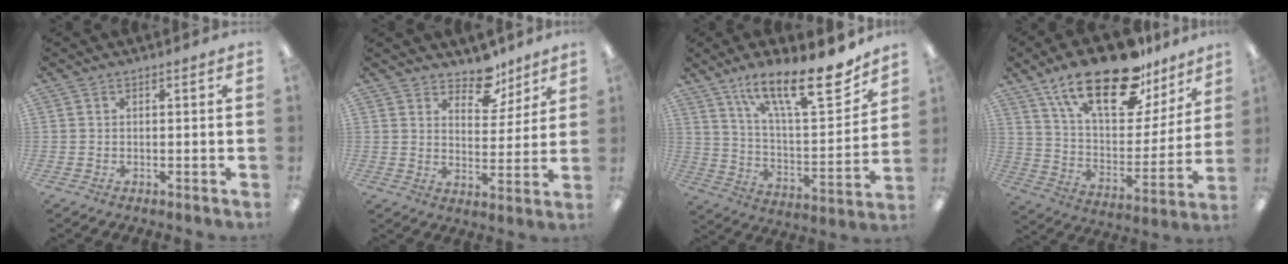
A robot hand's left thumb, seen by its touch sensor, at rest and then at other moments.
{"total": 9.7, "force": [7.5, 5.0, 3.6], "torque": [-0.041, -0.048, 0.133]}
{"total": 20.9, "force": [14.9, 5.9, 13.4], "torque": [-0.197, -0.100, 0.243]}
{"total": 24.2, "force": [16.7, 9.9, 14.6], "torque": [-0.238, -0.103, 0.287]}